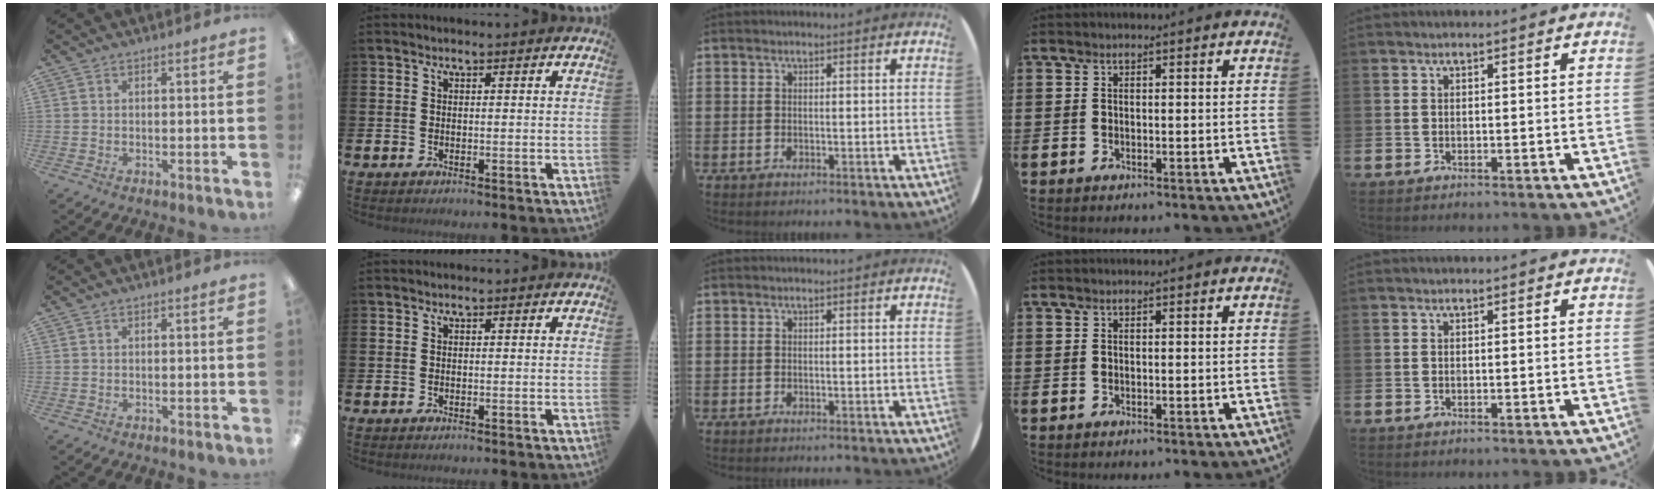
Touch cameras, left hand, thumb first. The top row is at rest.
{}